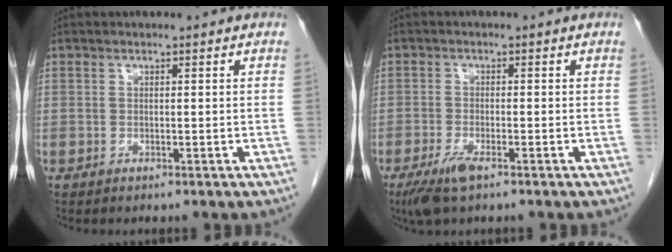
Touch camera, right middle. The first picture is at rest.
{"total": 4.1, "force": [-2.6, 0.8, 3.0], "torque": [-0.070, -0.010, -0.048]}